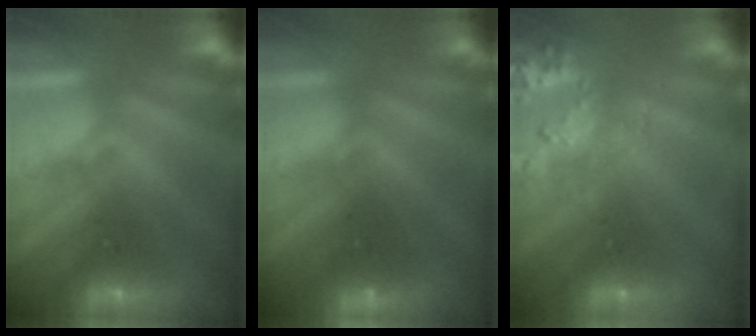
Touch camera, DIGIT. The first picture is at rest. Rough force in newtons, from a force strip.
{"total": 2.4}
{"total": 2.8}